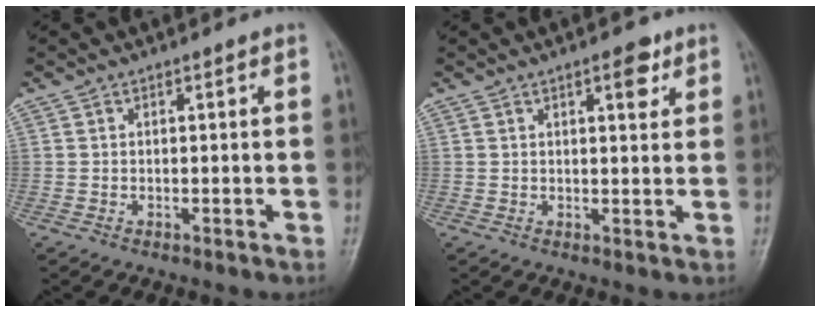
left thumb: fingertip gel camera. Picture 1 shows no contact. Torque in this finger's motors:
{"motor_torque": [-0.13, 0.12, -0.24, -0.12, 0.12]}